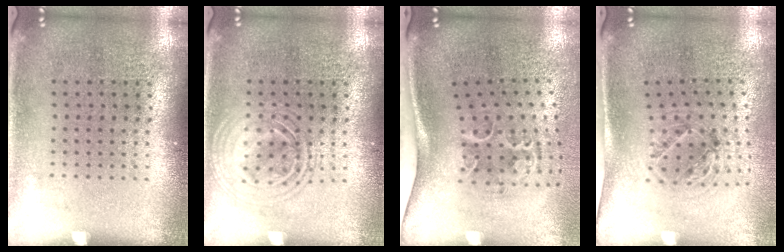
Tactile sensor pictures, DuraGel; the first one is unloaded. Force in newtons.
{"total": 3.0, "press": 3.0, "slide": 0.5}
{"total": 2.1, "press": 1.3, "slide": 1.6}
{"total": 1.2, "press": 1.1, "slide": 0.5}